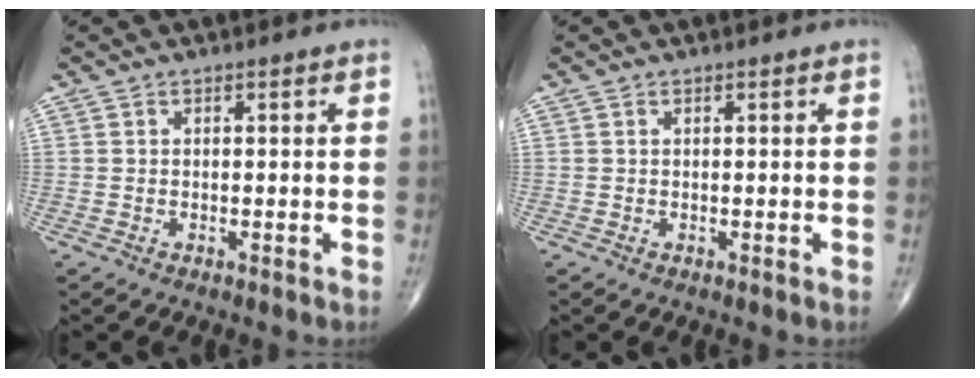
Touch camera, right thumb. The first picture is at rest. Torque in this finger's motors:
{"motor_torque": [0.01, -0.02, 0.07, 0.17, 0.01]}